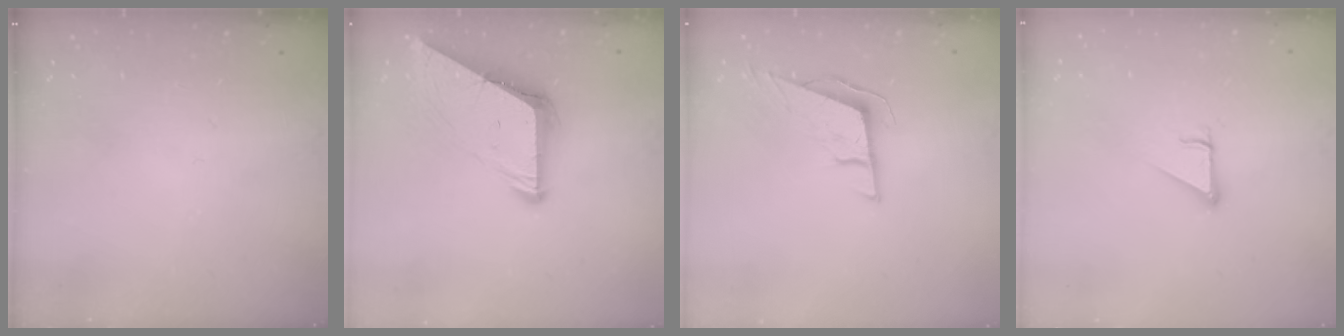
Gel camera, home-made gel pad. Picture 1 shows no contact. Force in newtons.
{"total": 8.6, "press": 8.6, "slide": 0.9}
{"total": 6.9, "press": 6.3, "slide": 2.8}
{"total": 2.9, "press": 2.8, "slide": 0.2}